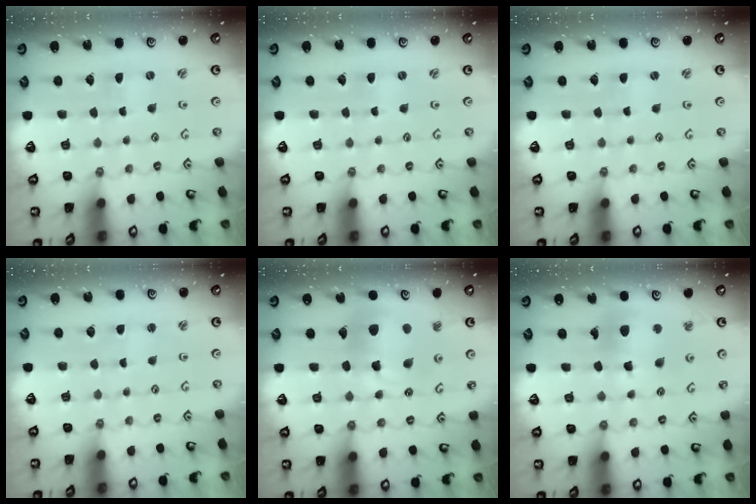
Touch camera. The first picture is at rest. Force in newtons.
{"total": 0.0}
{"total": 0.8, "press": 0.8, "slide": 0.2}
{"total": 0.6, "press": 0.6, "slide": 0.0}
{"total": 16.1, "press": 16.0, "slide": 1.8}
{"total": 12.5, "press": 12.5, "slide": 1.3}